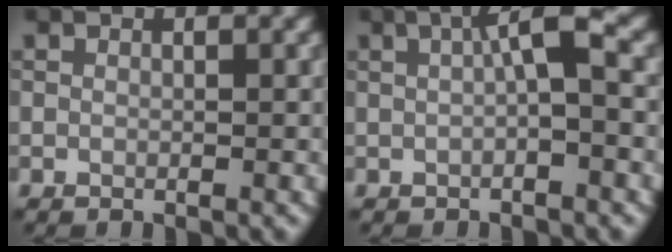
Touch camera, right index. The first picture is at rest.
{"total": 3.2, "force": [0.3, 0.4, 3.2], "torque": [-0.053, 0.011, 0.001]}